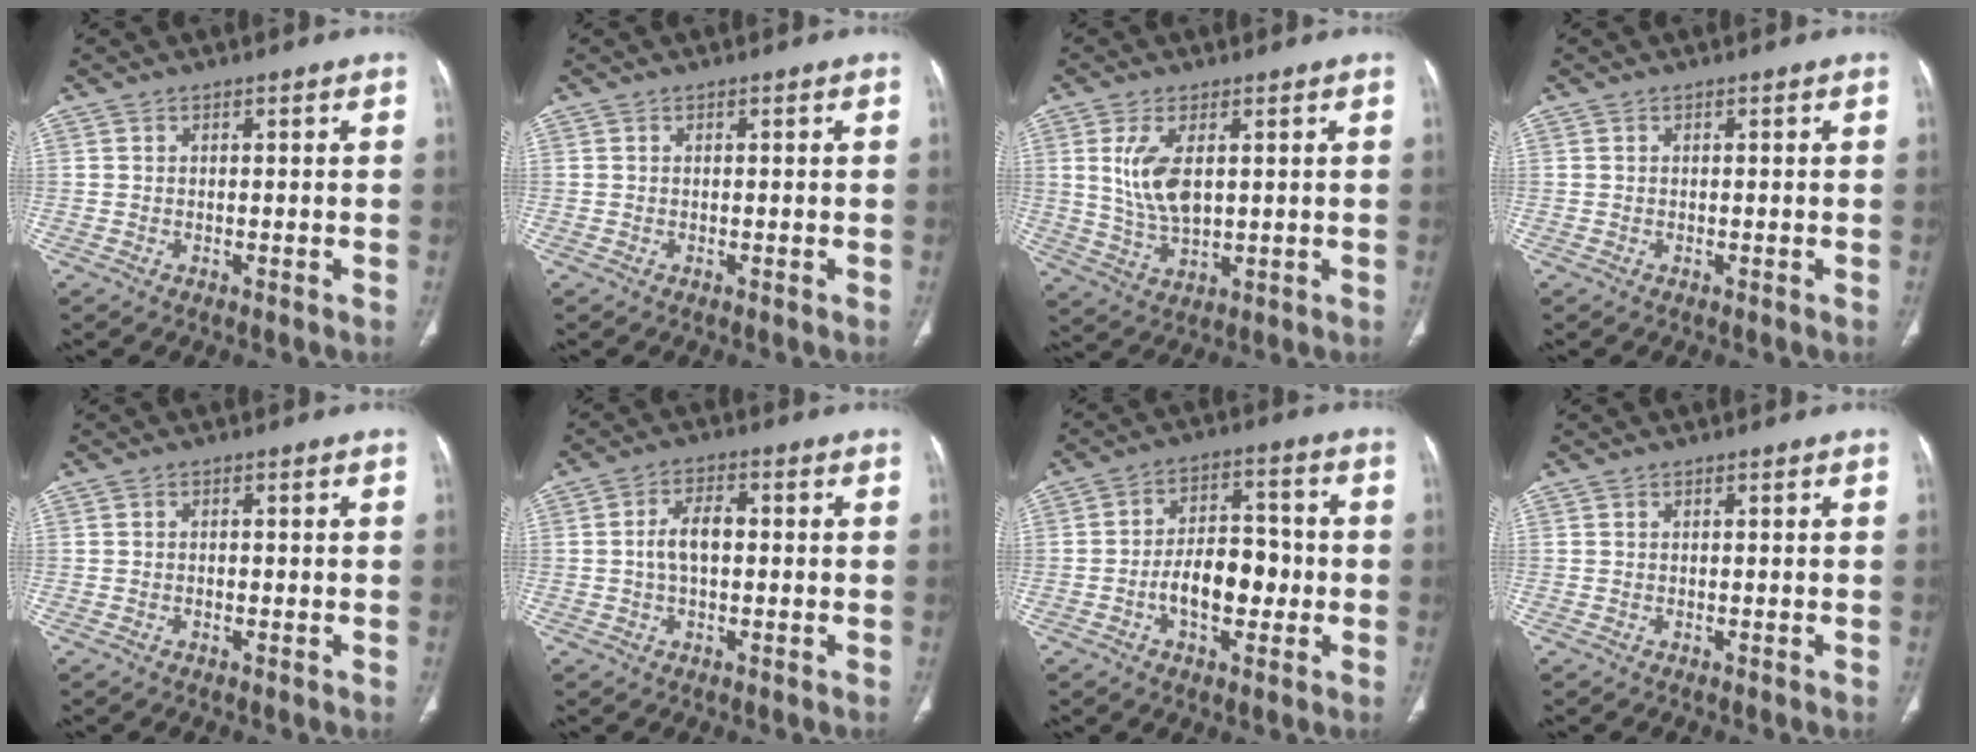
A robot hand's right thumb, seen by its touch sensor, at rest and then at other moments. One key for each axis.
{"total": 0.0}
{"total": 8.4, "fx": 2.0, "fy": 4.0, "fz": 7.2, "tx": -0.148, "ty": -0.014, "tz": 0.050}
{"total": 0.0}
{"total": 0.6, "fx": -0.1, "fy": 0.4, "fz": 0.4, "tx": -0.007, "ty": 0.002, "tz": -0.004}
{"total": 5.3, "fx": 0.0, "fy": 2.9, "fz": 4.5, "tx": -0.087, "ty": 0.015, "tz": -0.005}
{"total": 10.5, "fx": -2.3, "fy": 6.2, "fz": 8.1, "tx": -0.107, "ty": 0.033, "tz": -0.040}
{"total": 0.0}